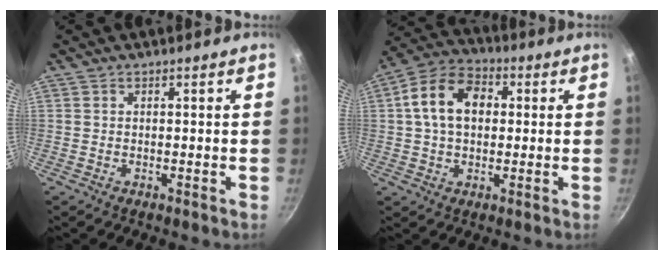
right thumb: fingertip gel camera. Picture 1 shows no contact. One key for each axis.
{"total": 12.0, "fx": 1.7, "fy": 8.5, "fz": 8.3, "tx": -0.123, "ty": 0.023, "tz": 0.013}